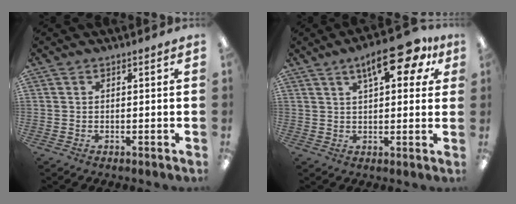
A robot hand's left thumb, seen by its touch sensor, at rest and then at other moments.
{"total": 13.2, "force": [6.6, 5.2, 10.2], "torque": [-0.141, -0.022, 0.104]}